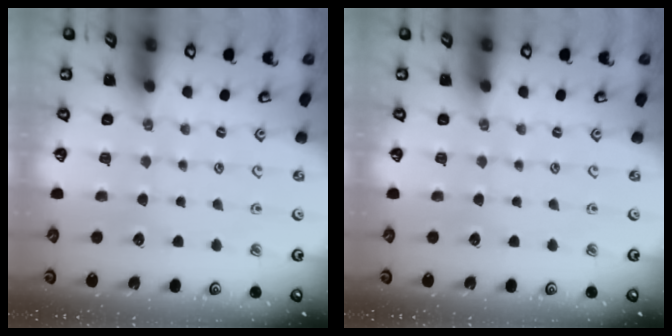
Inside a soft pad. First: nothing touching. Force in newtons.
{"total": 0.0}